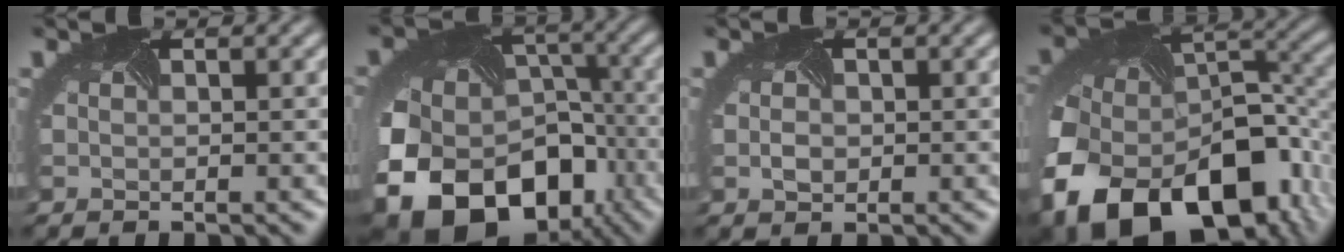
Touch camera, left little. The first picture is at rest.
{"total": 18.0, "force": [-7.7, 12.8, 10.1], "torque": [-0.214, -0.040, -0.108]}
{"total": 1.1, "force": [-0.3, 0.9, 0.5], "torque": [-0.016, -0.002, -0.003]}
{"total": 19.4, "force": [-9.6, 12.3, 11.5], "torque": [-0.253, -0.059, -0.123]}